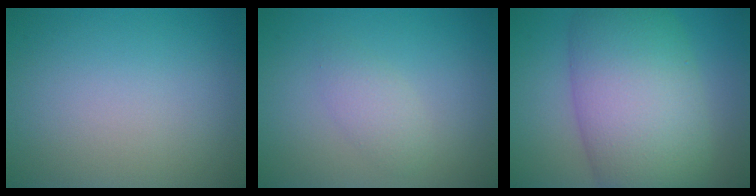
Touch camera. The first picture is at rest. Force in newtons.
{"total": 1.8, "press": 1.8, "slide": 0.1}
{"total": 11.7, "press": 11.7, "slide": 0.3}